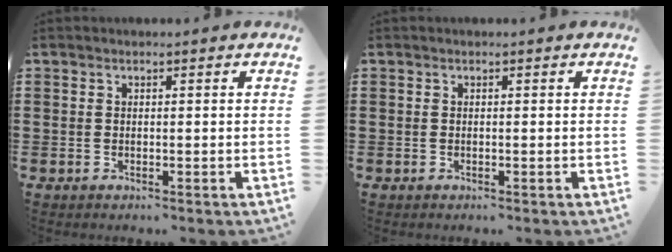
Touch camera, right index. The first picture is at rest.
{"total": 0.0}